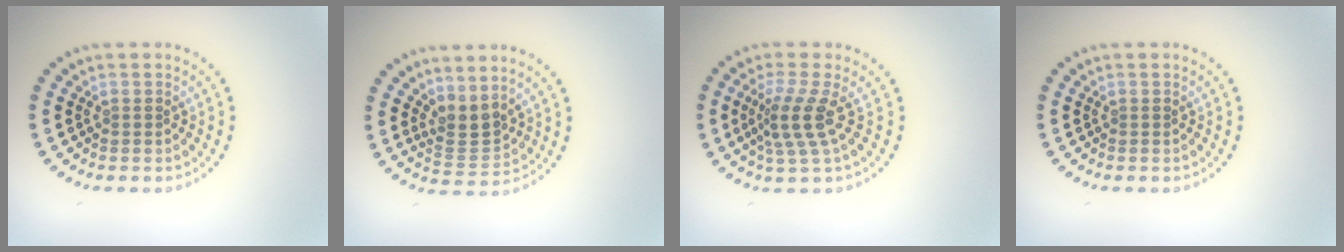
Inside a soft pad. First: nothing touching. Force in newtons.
{"total": 2.5, "press": 1.9, "slide": 1.6}
{"total": 3.3, "press": 2.3, "slide": 2.3}
{"total": 0.0}